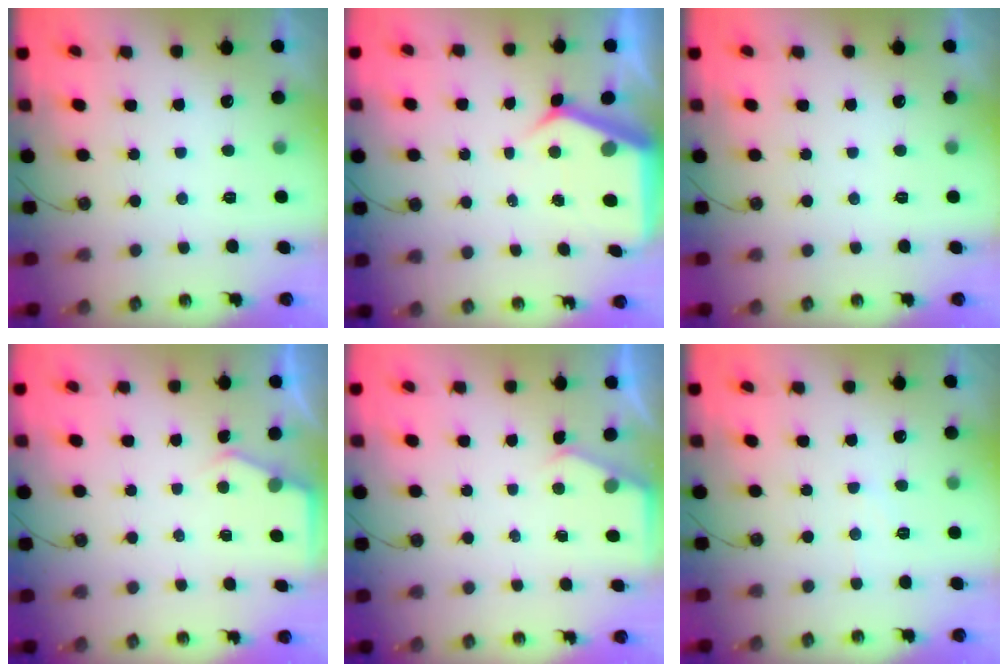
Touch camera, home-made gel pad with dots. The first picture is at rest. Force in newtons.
{"total": 6.2, "press": 6.1, "slide": 0.8}
{"total": 0.0}
{"total": 4.0, "press": 4.0, "slide": 0.4}
{"total": 3.4, "press": 3.4, "slide": 0.4}
{"total": 4.2, "press": 4.2, "slide": 0.6}